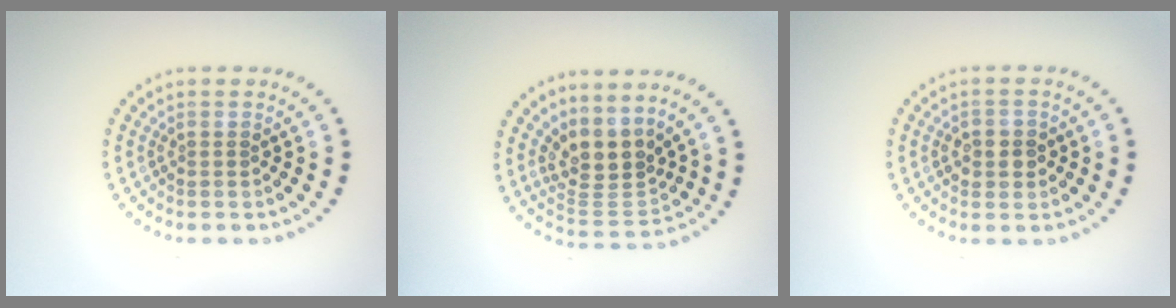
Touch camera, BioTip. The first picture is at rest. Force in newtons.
{"total": 3.9, "press": 3.0, "slide": 2.5}
{"total": 2.3, "press": 2.3, "slide": 0.4}